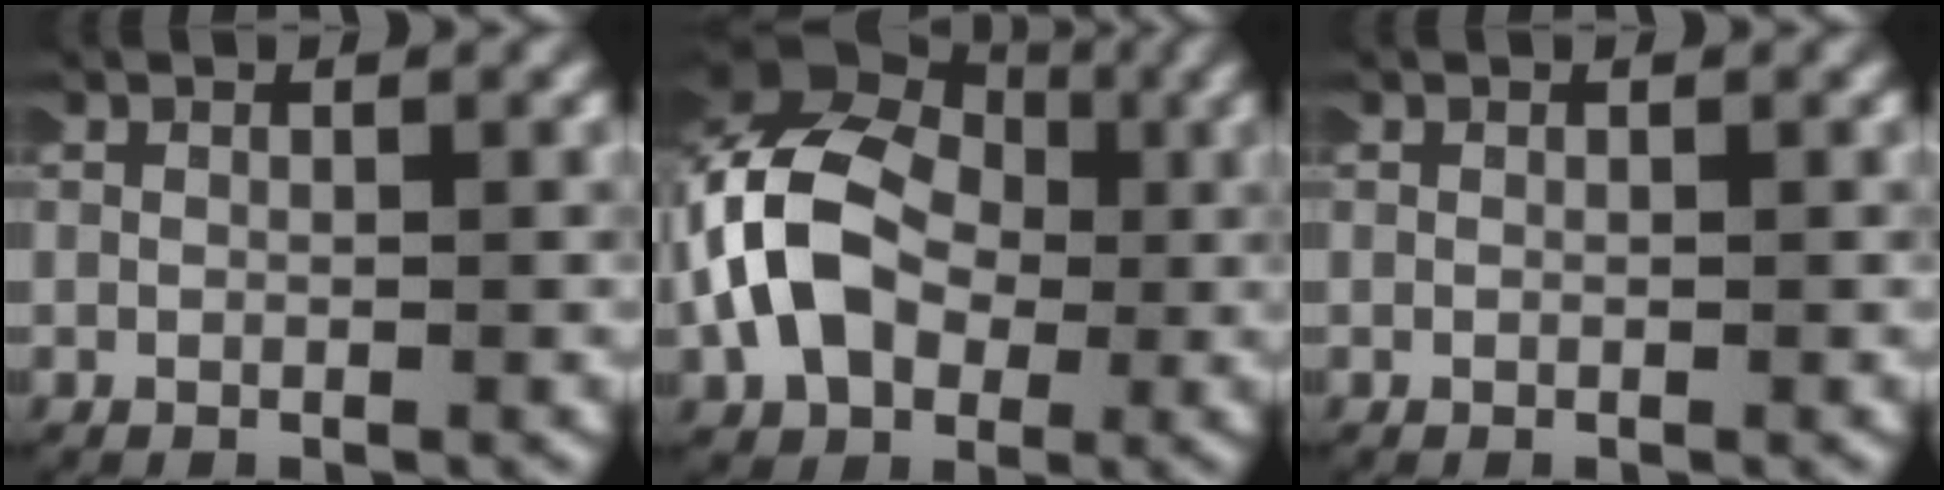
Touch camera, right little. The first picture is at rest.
{"total": 10.2, "force": [0.8, 7.9, 6.5], "torque": [-0.164, -0.010, 0.020]}
{"total": 0.0}